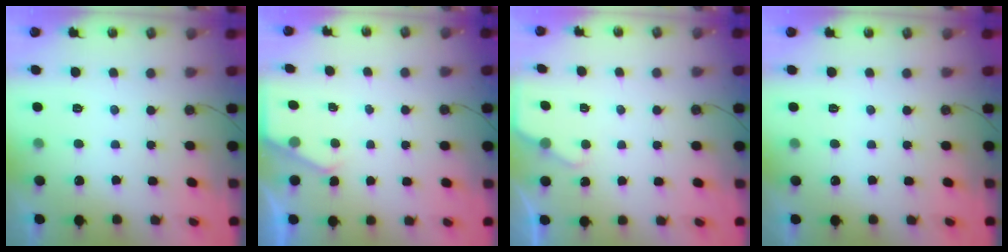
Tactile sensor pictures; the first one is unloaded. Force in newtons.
{"total": 2.4, "press": 2.4, "slide": 0.4}
{"total": 1.7, "press": 1.7, "slide": 0.3}
{"total": 0.0}